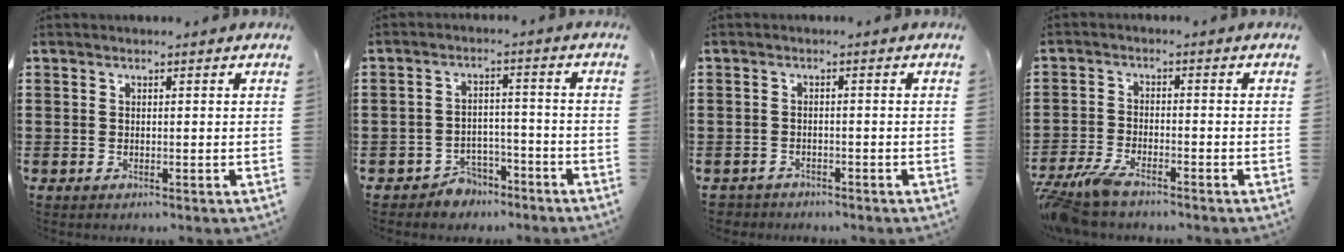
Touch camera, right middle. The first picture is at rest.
{"total": 3.7, "force": [-3.5, 1.2, 0.1], "torque": [-0.010, 0.007, -0.073]}
{"total": 1.7, "force": [-1.7, 0.4, -0.2], "torque": [-0.003, 0.001, -0.038]}
{"total": 5.0, "force": [-4.3, 0.9, 2.3], "torque": [-0.072, -0.010, -0.092]}